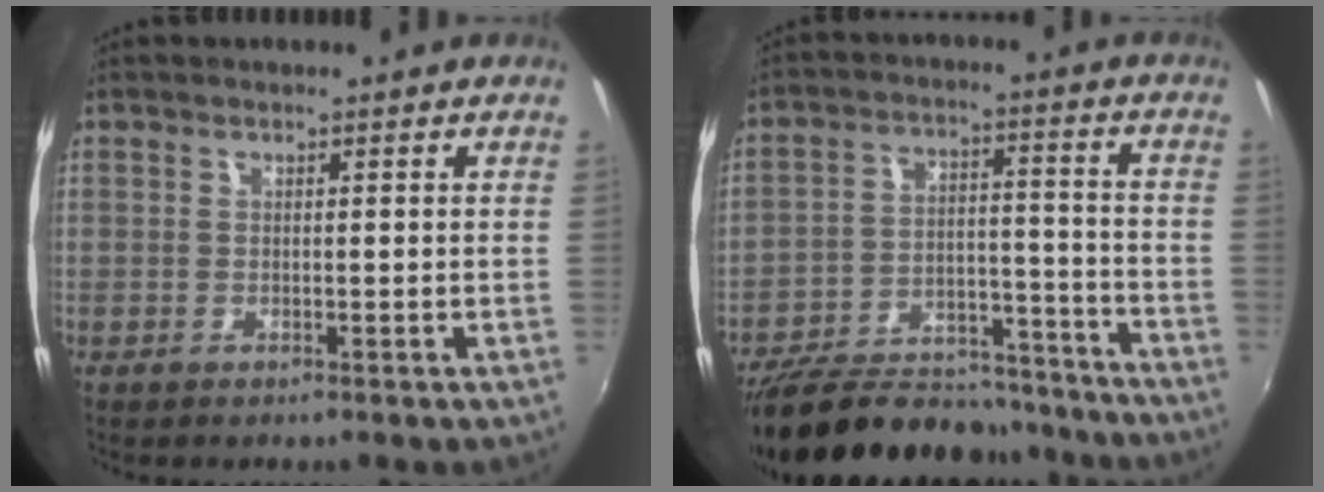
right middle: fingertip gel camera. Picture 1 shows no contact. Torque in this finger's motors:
{"motor_torque": [0.37, -1.66, -1.00, -0.21]}